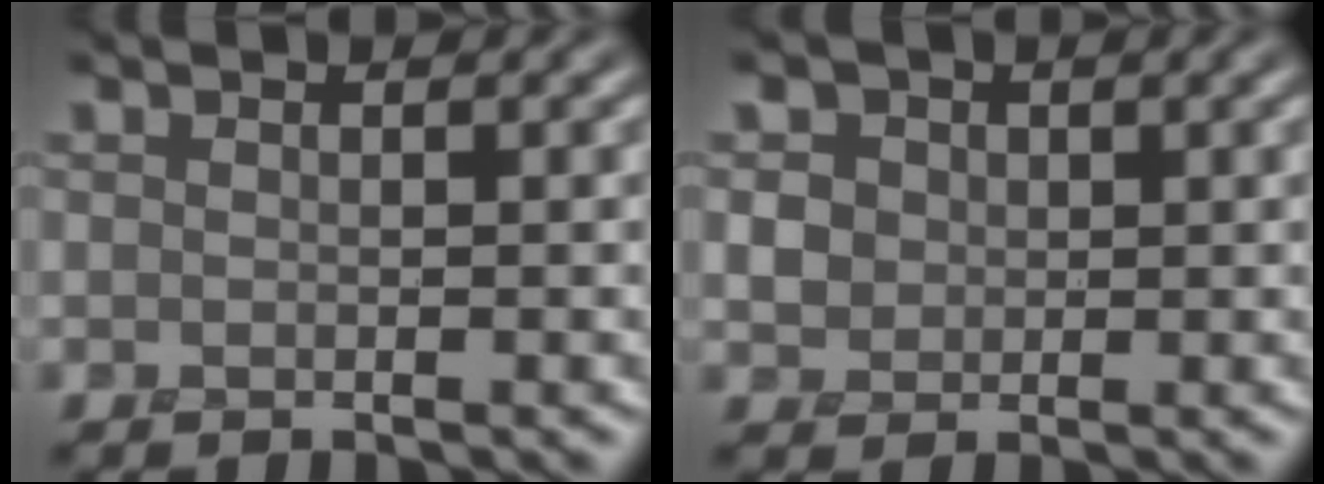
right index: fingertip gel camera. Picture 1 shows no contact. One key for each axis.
{"total": 3.4, "fx": 1.3, "fy": 2.8, "fz": 1.4, "tx": -0.033, "ty": 0.011, "tz": 0.021}